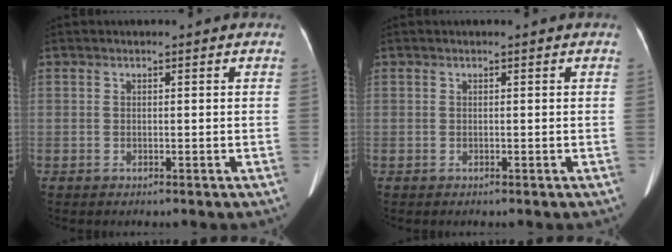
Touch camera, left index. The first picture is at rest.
{"total": 0.0}